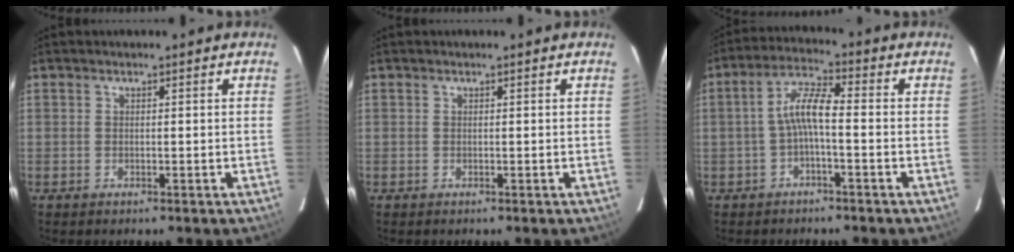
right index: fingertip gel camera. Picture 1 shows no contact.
{"total": 0.0}
{"total": 5.6, "force": [-1.6, 1.1, 5.3], "torque": [-0.117, 0.017, -0.031]}